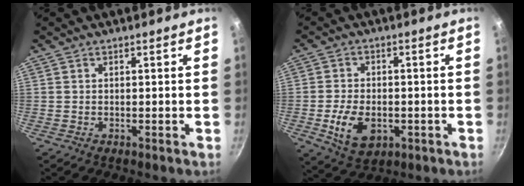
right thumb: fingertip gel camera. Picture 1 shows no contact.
{"total": 9.3, "force": [-2.5, 5.9, 6.7], "torque": [-0.112, 0.004, -0.034]}